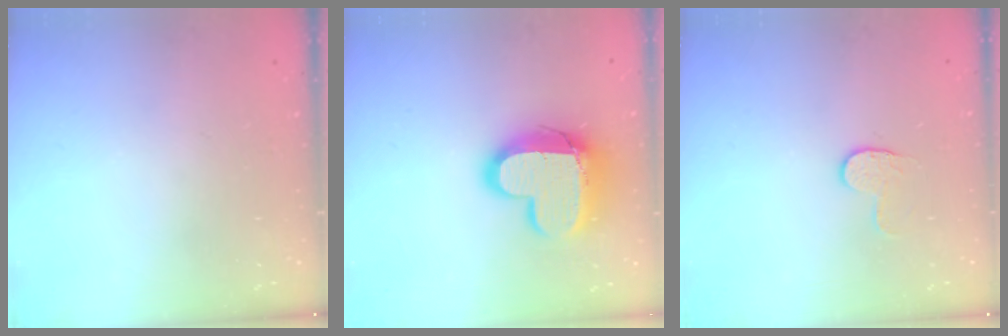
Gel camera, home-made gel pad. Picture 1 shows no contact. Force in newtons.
{"total": 15.4, "press": 15.4, "slide": 1.1}
{"total": 3.6, "press": 3.6, "slide": 0.4}